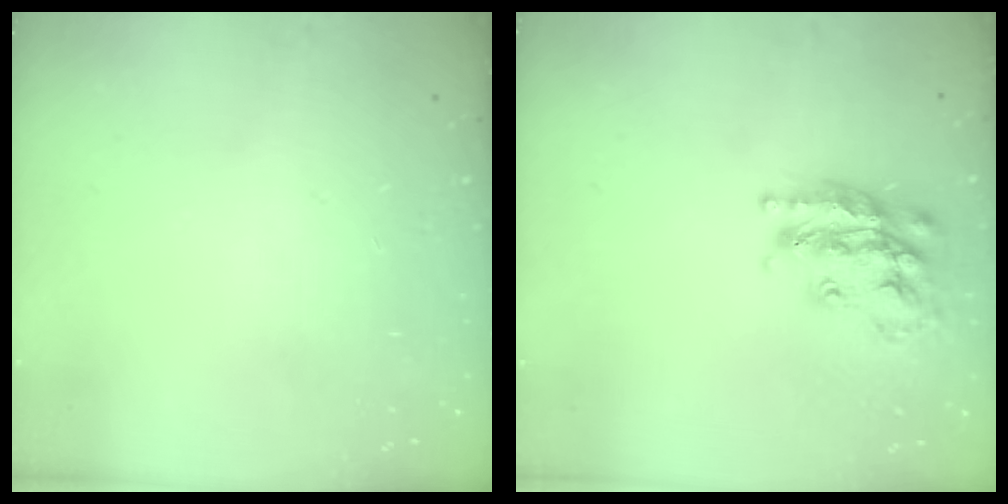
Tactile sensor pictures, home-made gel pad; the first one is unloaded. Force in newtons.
{"total": 20.0, "press": 19.9, "slide": 1.3}